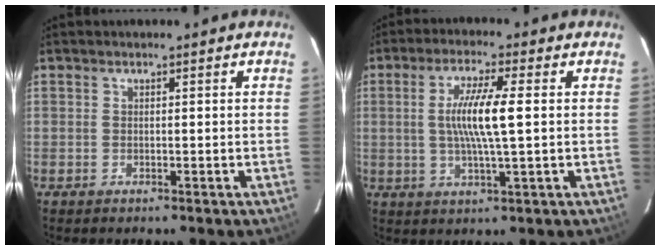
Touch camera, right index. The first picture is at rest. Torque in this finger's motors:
{"motor_torque": [0.78, 0.12, 0.57, 0.16]}